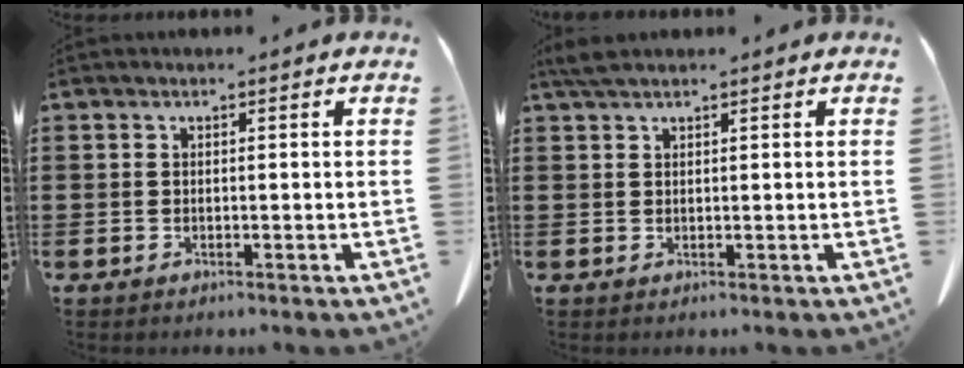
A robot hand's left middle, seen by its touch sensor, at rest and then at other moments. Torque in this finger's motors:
{"motor_torque": [0.36, 0.30, 0.07, 0.04]}